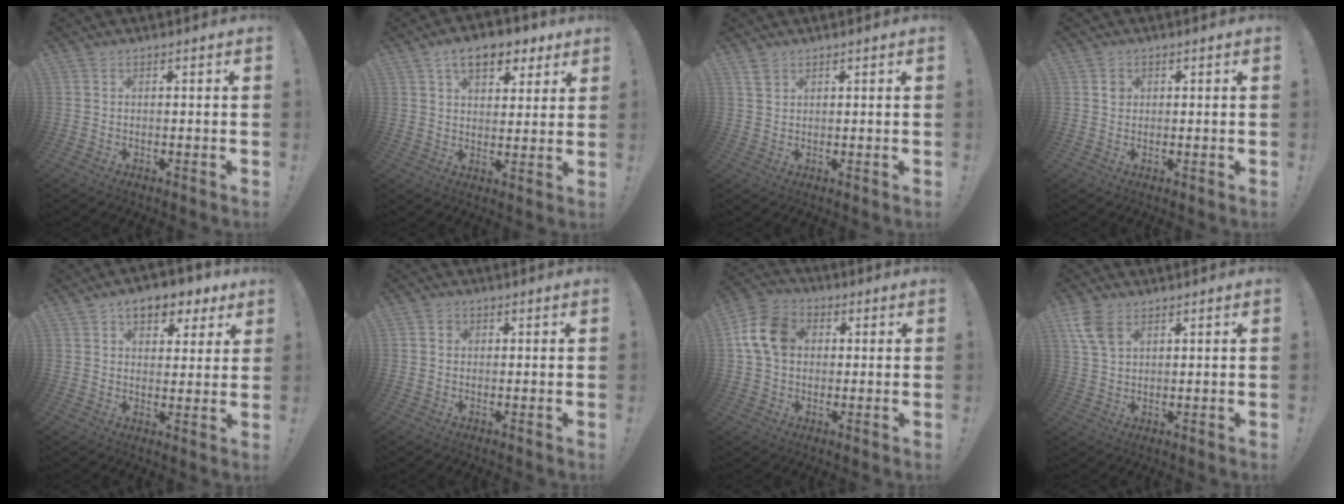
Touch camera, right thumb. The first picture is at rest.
{"total": 10.8, "force": [6.1, 6.2, 6.4], "torque": [-0.090, -0.023, 0.111]}
{"total": 2.3, "force": [1.8, 1.4, 0.7], "torque": [0.001, -0.012, 0.031]}
{"total": 1.7, "force": [0.5, 1.6, 0.3], "torque": [0.013, -0.006, 0.006]}
{"total": 8.6, "force": [5.1, 5.1, 4.7], "torque": [-0.059, -0.026, 0.091]}
{"total": 2.1, "force": [0.3, 1.9, 0.8], "torque": [-0.012, 0.003, 0.005]}
{"total": 12.9, "force": [2.5, 9.9, 7.8], "torque": [-0.136, 0.008, 0.052]}
{"total": 7.6, "force": [3.8, 4.4, 4.8], "torque": [-0.087, -0.011, 0.076]}